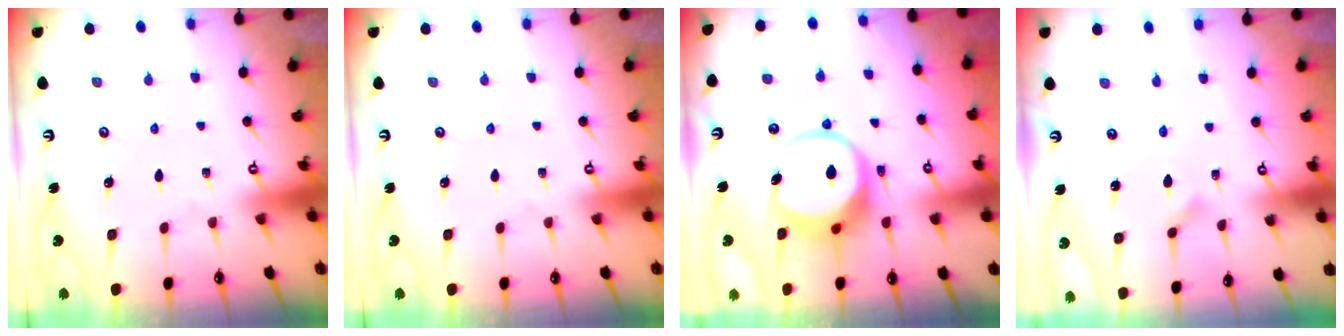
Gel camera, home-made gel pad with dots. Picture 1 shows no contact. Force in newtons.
{"total": 0.0}
{"total": 8.7, "press": 8.6, "slide": 1.1}
{"total": 2.2, "press": 2.2, "slide": 0.1}